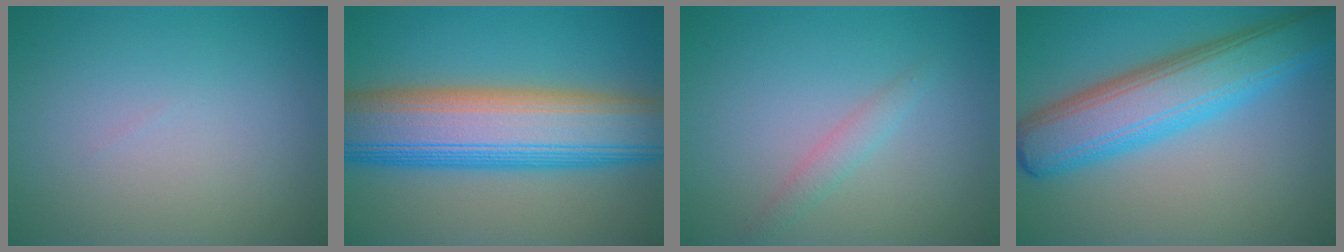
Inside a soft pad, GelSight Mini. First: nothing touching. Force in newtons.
{"total": 12.7, "press": 12.7, "slide": 0.1}
{"total": 1.4, "press": 1.4, "slide": 0.0}
{"total": 8.3, "press": 8.3, "slide": 0.2}